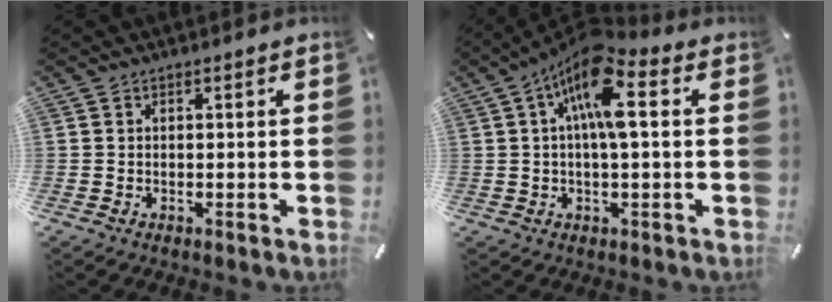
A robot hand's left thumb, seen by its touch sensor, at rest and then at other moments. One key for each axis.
{"total": 12.7, "fx": 3.4, "fy": 4.5, "fz": 11.4, "tx": -0.202, "ty": -0.009, "tz": 0.058}